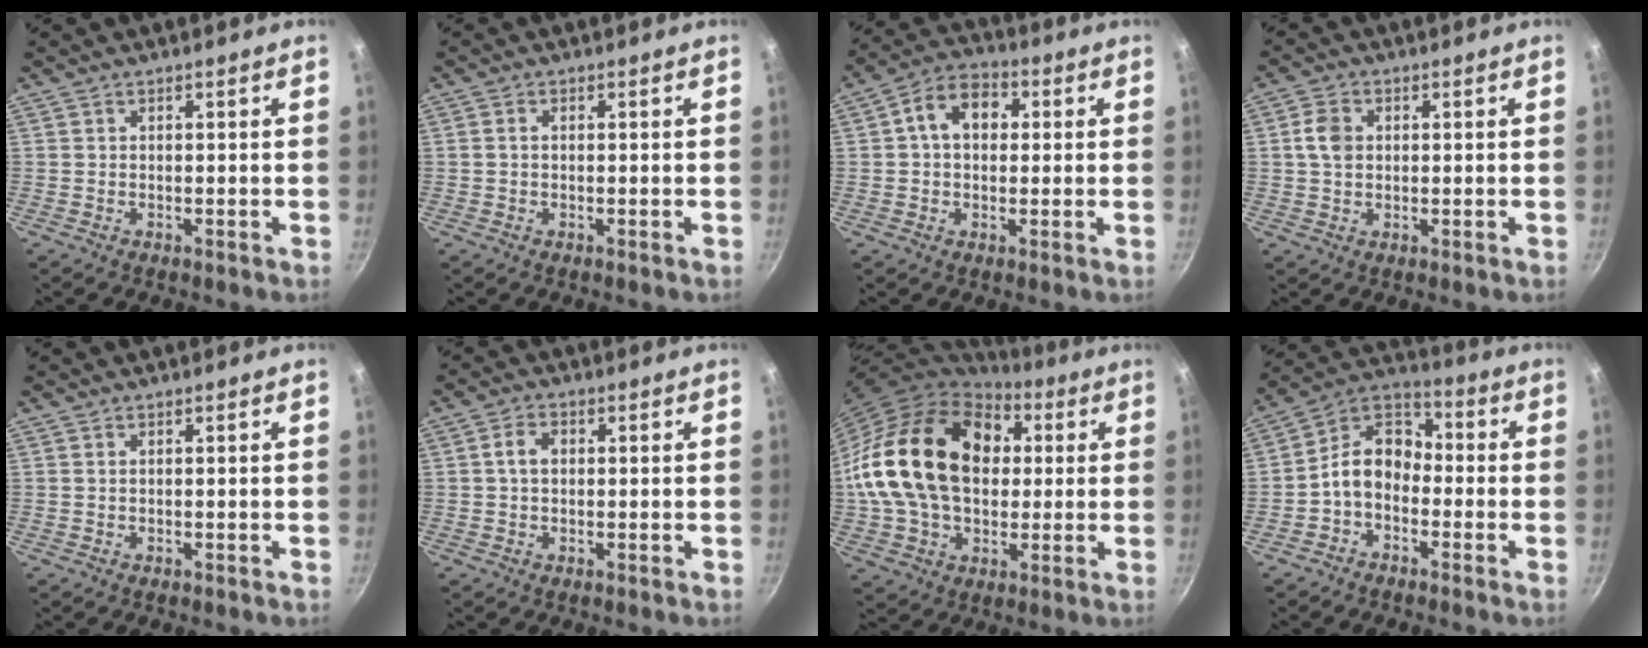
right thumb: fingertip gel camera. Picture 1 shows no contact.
{"total": 1.2, "force": [0.0, 0.9, 0.9], "torque": [-0.016, 0.005, -0.001]}
{"total": 9.3, "force": [1.6, 6.7, 6.2], "torque": [-0.072, 0.022, 0.010]}
{"total": 4.6, "force": [0.7, 3.5, 2.9], "torque": [-0.045, 0.006, 0.007]}
{"total": 0.0}
{"total": 3.5, "force": [0.3, 2.6, 2.4], "torque": [-0.034, 0.009, 0.002]}
{"total": 26.1, "force": [3.5, 18.4, 18.2], "torque": [-0.312, 0.032, 0.059]}
{"total": 9.9, "force": [-2.6, 7.3, 6.3], "torque": [-0.082, 0.049, -0.074]}